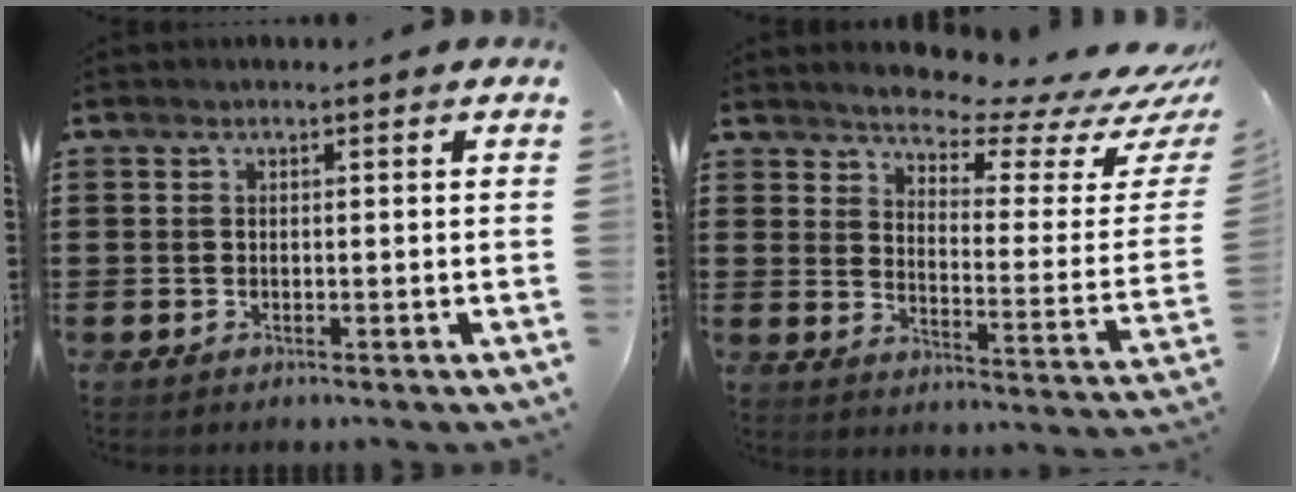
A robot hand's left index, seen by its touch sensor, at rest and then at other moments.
{"total": 5.1, "force": [4.8, 0.4, 1.6], "torque": [-0.042, -0.044, 0.076]}